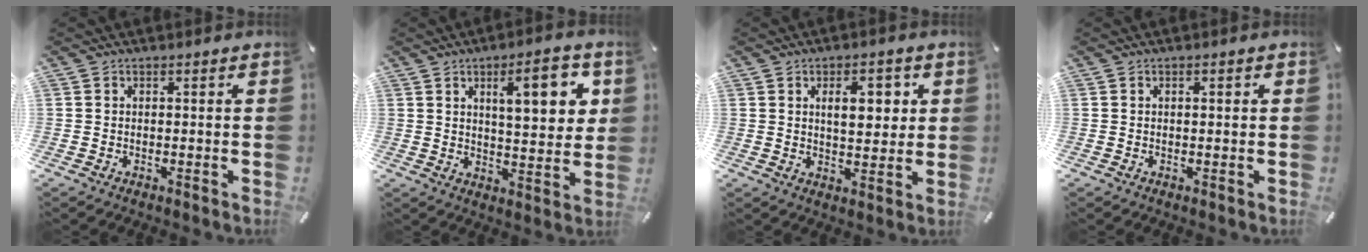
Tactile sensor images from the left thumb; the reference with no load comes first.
{"total": 12.9, "force": [5.3, 4.4, 10.9], "torque": [-0.151, -0.014, 0.079]}
{"total": 8.6, "force": [2.7, 4.6, 6.7], "torque": [-0.093, -0.005, 0.038]}
{"total": 0.9, "force": [0.1, 0.4, 0.7], "torque": [-0.007, 0.000, -0.001]}